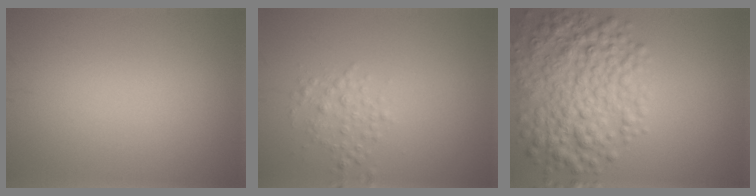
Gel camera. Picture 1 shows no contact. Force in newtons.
{"total": 1.9, "press": 1.9, "slide": 0.0}
{"total": 7.4, "press": 7.4, "slide": 0.2}